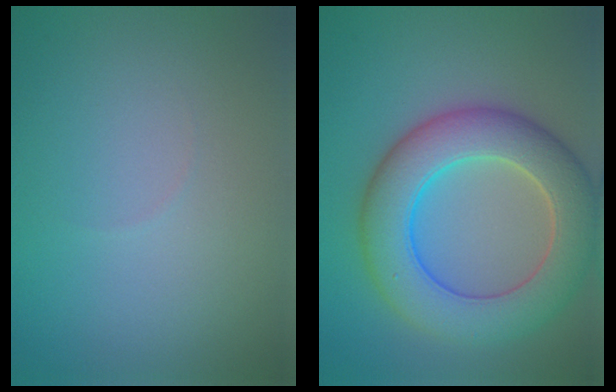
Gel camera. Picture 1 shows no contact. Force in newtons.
{"total": 9.2, "press": 9.2, "slide": 0.6}